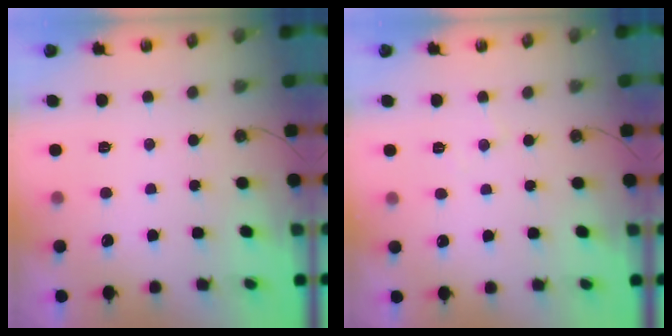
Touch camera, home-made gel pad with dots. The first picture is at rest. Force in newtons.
{"total": 4.3, "press": 4.3, "slide": 0.7}